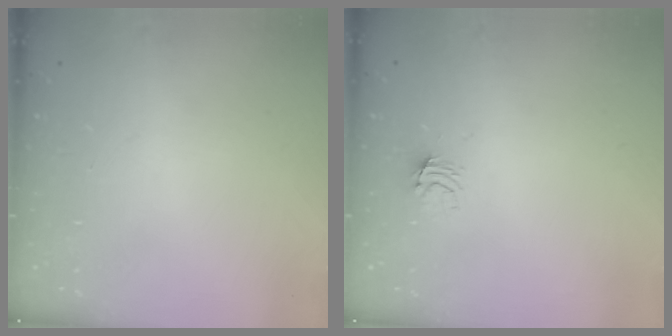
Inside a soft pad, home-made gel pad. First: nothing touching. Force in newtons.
{"total": 4.6, "press": 4.6, "slide": 0.5}